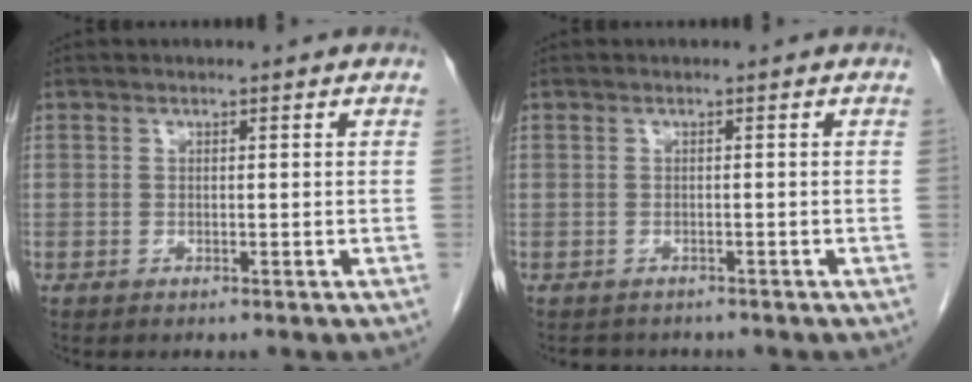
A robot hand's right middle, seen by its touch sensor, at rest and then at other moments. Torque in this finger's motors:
{"motor_torque": [0.02, 0.00, -0.01, 0.00]}